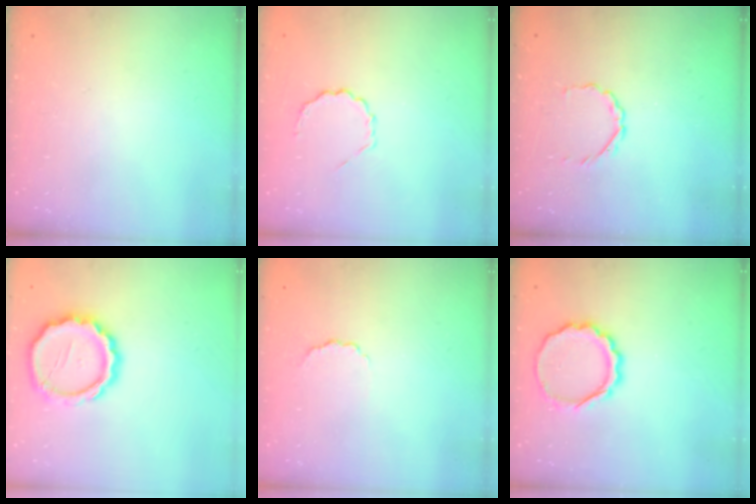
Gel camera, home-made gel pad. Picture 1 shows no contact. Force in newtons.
{"total": 4.0, "press": 3.9, "slide": 1.0}
{"total": 2.7, "press": 2.5, "slide": 0.9}
{"total": 13.2, "press": 13.0, "slide": 2.0}
{"total": 3.1, "press": 3.0, "slide": 0.9}
{"total": 10.2, "press": 10.0, "slide": 1.9}